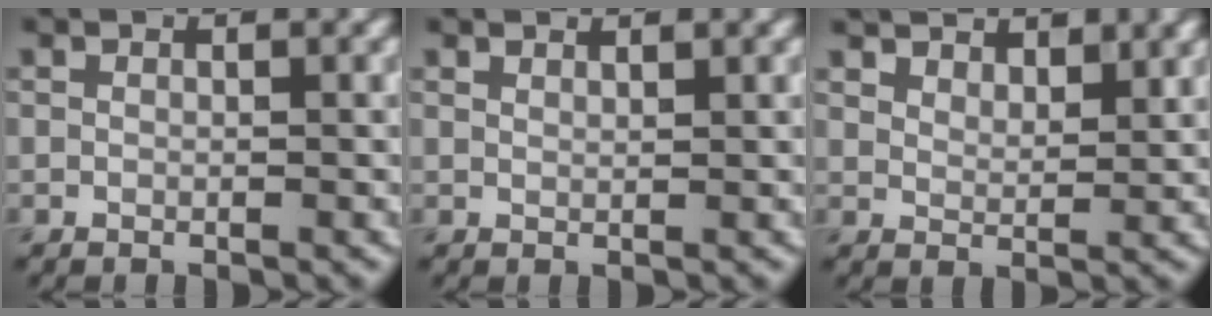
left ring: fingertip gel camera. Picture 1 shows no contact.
{"total": 0.9, "force": [0.9, 0.1, 0.2], "torque": [-0.002, -0.003, 0.012]}
{"total": 5.2, "force": [4.4, 1.9, 1.9], "torque": [-0.042, 0.001, 0.071]}